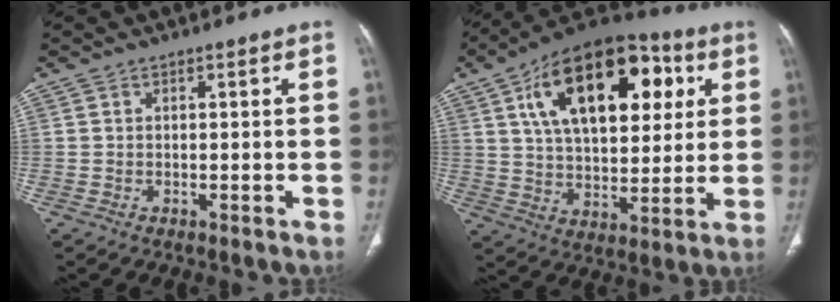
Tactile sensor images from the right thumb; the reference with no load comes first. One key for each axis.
{"total": 25.2, "fx": 8.6, "fy": 13.8, "fz": 19.2, "tx": -0.274, "ty": 0.003, "tz": 0.135}